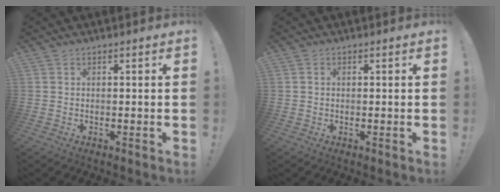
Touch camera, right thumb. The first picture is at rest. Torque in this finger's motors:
{"motor_torque": [-0.23, 0.08, -0.08, -0.01, -0.02]}